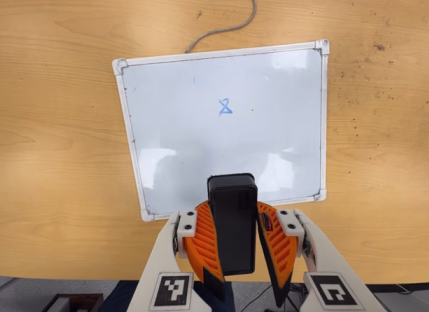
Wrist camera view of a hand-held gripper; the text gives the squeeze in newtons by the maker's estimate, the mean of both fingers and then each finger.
{"total": 10.7, "left": 9.9, "right": 11.5}